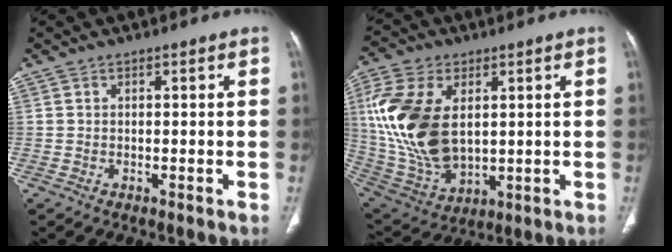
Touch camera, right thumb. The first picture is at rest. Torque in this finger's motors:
{"motor_torque": [-1.48, 2.60, 1.76, 1.01, 0.74]}